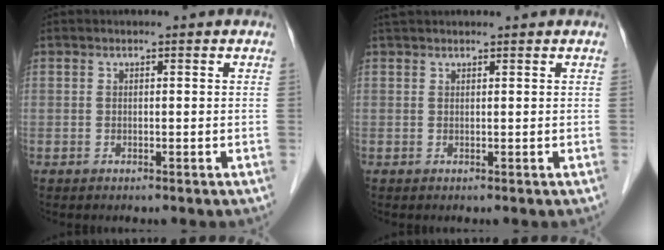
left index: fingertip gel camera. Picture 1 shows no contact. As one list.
[{"total": 3.4, "force": [3.1, 0.4, 1.3], "torque": [-0.014, 0.037, 0.052]}]